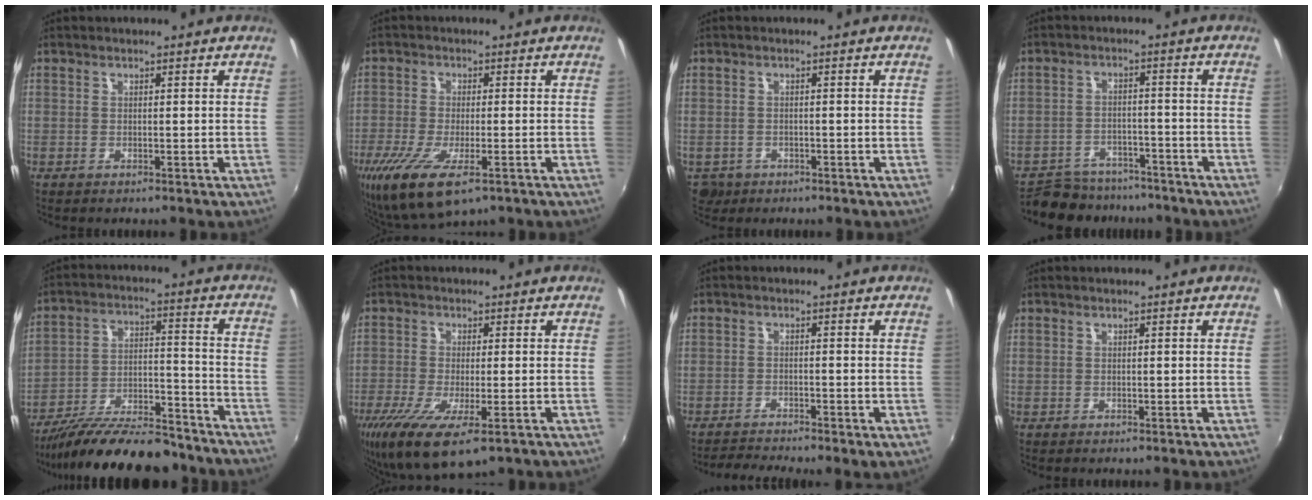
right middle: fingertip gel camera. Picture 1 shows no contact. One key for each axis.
{"total": 13.4, "fx": -7.3, "fy": 4.8, "fz": 10.1, "tx": -0.221, "ty": -0.056, "tz": -0.123}
{"total": 3.9, "fx": -1.8, "fy": 3.2, "fz": 1.2, "tx": -0.032, "ty": -0.007, "tz": -0.024}
{"total": 11.5, "fx": -10.1, "fy": 4.8, "fz": 2.8, "tx": -0.076, "ty": 0.003, "tz": -0.147}
{"total": 20.4, "fx": -17.0, "fy": 5.6, "fz": 9.9, "tx": -0.177, "ty": -0.013, "tz": -0.253}
{"total": 11.9, "fx": -6.4, "fy": 3.4, "fz": 9.5, "tx": -0.201, "ty": -0.051, "tz": -0.107}
{"total": 3.9, "fx": -3.4, "fy": 0.0, "fz": 1.9, "tx": -0.047, "ty": -0.013, "tz": -0.062}
{"total": 0.0}